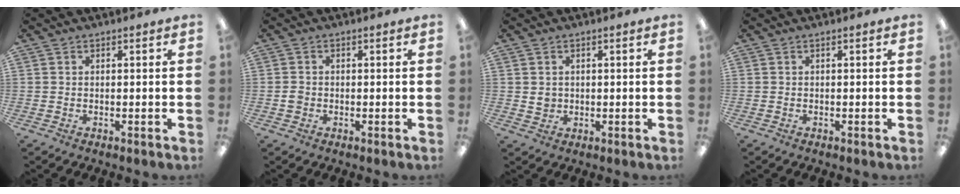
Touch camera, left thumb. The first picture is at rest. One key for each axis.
{"total": 1.5, "fx": -0.3, "fy": 1.4, "fz": 0.4, "tx": -0.008, "ty": 0.005, "tz": -0.008}
{"total": 2.4, "fx": 0.7, "fy": 2.2, "fz": 0.8, "tx": -0.008, "ty": 0.000, "tz": 0.010}
{"total": 0.0}